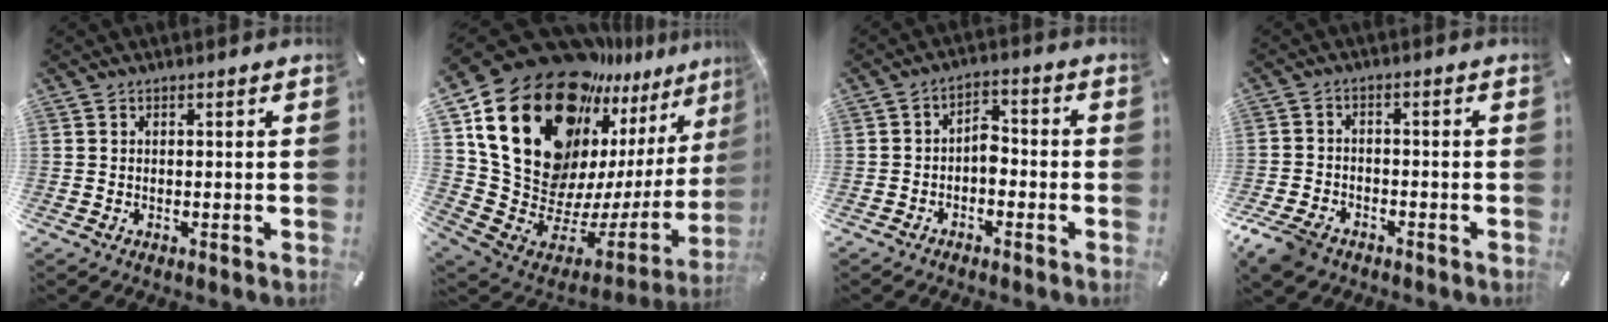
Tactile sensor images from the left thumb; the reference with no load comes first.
{"total": 26.7, "force": [13.7, 16.2, 16.1], "torque": [-0.263, -0.148, 0.276]}
{"total": 4.6, "force": [-2.0, 3.0, 2.9], "torque": [-0.051, 0.020, -0.039]}
{"total": 6.2, "force": [-4.4, 3.5, 2.5], "torque": [-0.068, 0.014, -0.087]}